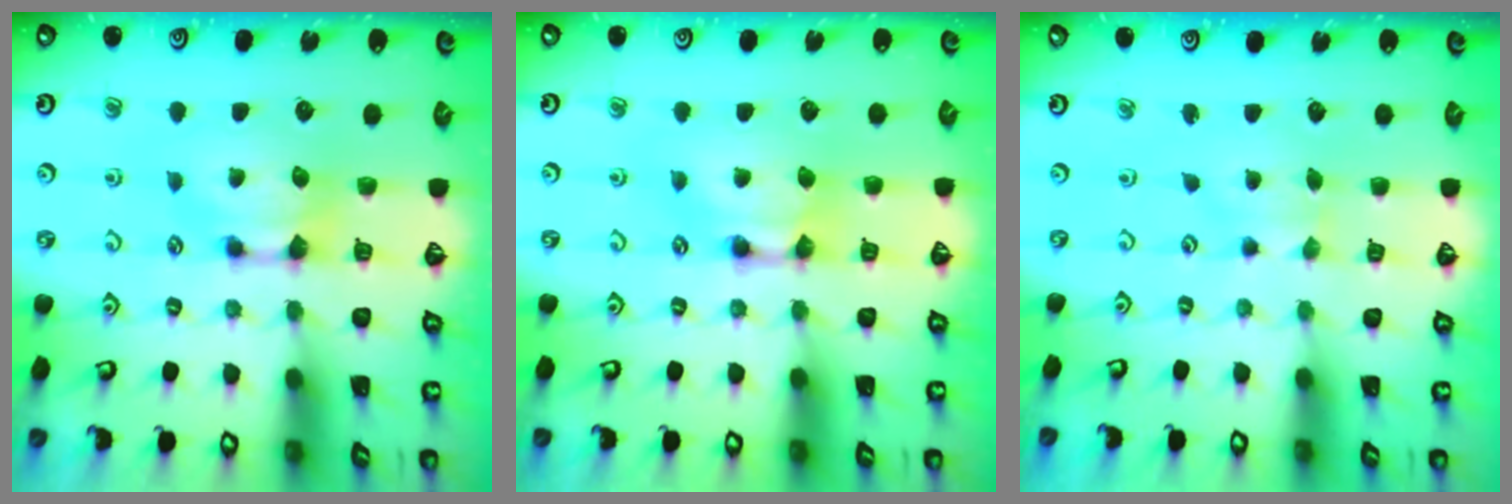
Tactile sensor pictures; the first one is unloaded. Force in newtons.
{"total": 1.8, "press": 1.7, "slide": 0.0}
{"total": 1.0, "press": 0.9, "slide": 0.3}